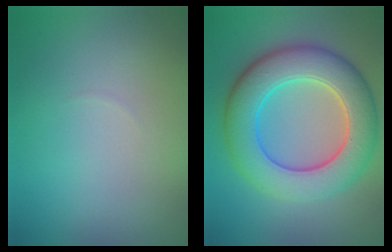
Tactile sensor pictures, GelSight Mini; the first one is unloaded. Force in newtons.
{"total": 8.9, "press": 8.9, "slide": 0.2}